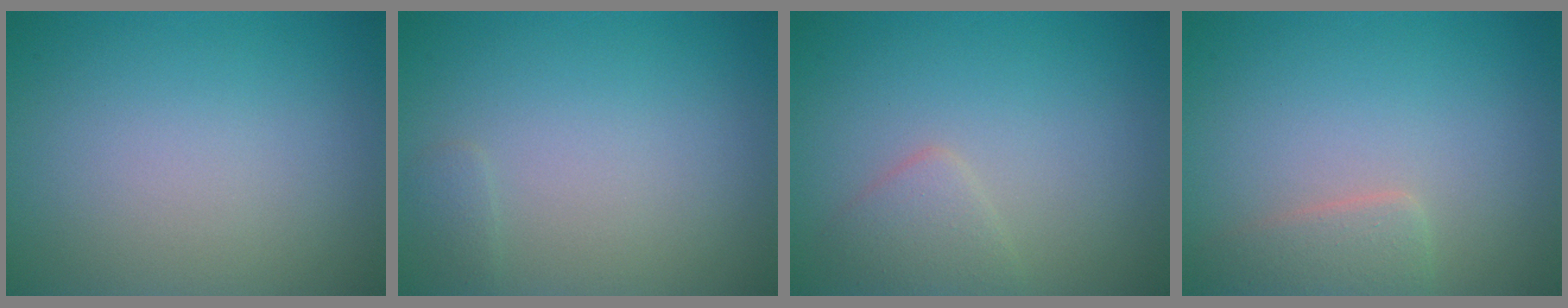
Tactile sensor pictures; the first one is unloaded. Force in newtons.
{"total": 0.7, "press": 0.7, "slide": 0.0}
{"total": 1.9, "press": 1.9, "slide": 0.0}
{"total": 2.0, "press": 2.0, "slide": 0.2}